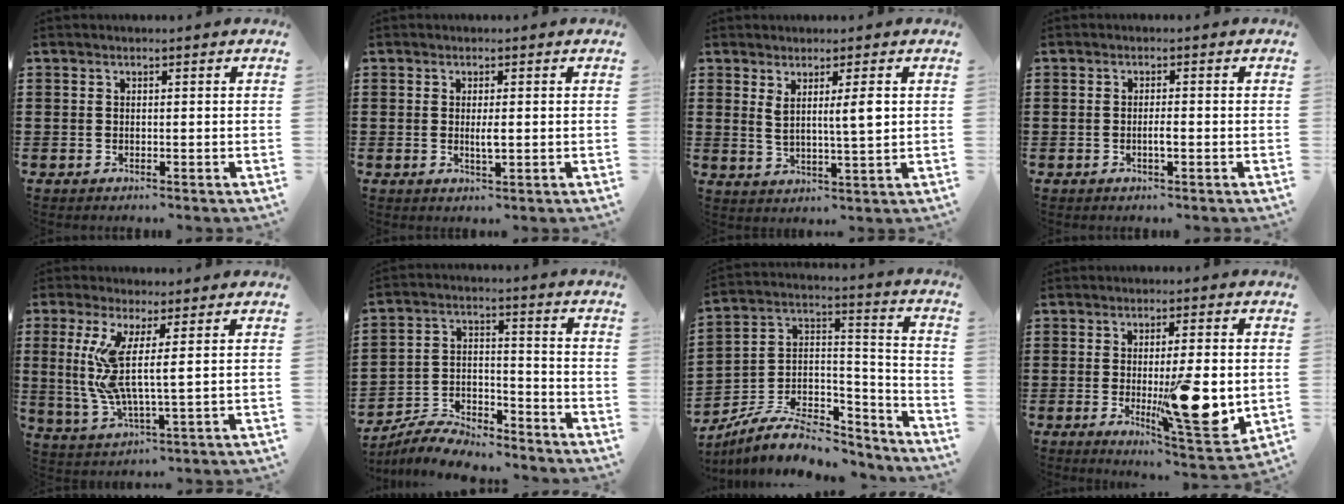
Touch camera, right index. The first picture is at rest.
{"total": 2.2, "force": [0.0, 0.4, 2.2], "torque": [-0.041, -0.003, 0.000]}
{"total": 4.4, "force": [1.7, 0.5, 4.0], "torque": [-0.072, -0.004, 0.025]}
{"total": 1.8, "force": [-0.5, 0.3, 1.7], "torque": [-0.033, 0.002, -0.010]}
{"total": 7.8, "force": [2.1, 0.9, 7.4], "torque": [-0.172, -0.016, 0.032]}
{"total": 7.4, "force": [-7.1, 1.3, 1.5], "torque": [-0.031, 0.016, -0.139]}
{"total": 7.7, "force": [-5.6, 3.8, 3.7], "torque": [-0.075, 0.010, -0.107]}
{"total": 11.6, "force": [-1.2, 2.6, 11.2], "torque": [-0.167, -0.019, -0.014]}